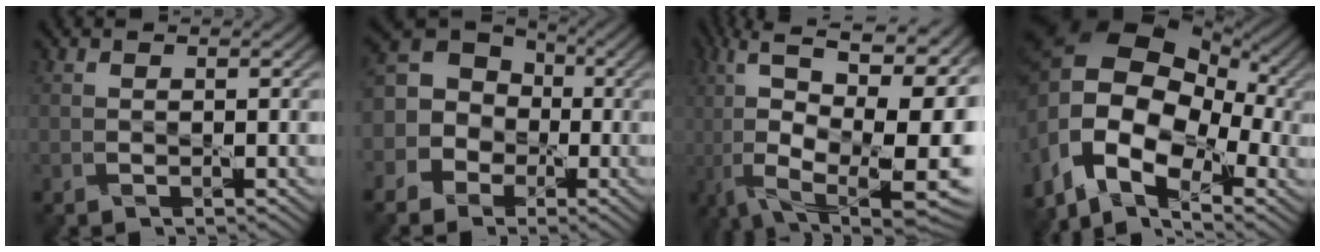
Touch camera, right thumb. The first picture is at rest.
{"total": 9.9, "force": [-1.1, 9.1, 3.8], "torque": [-0.123, 0.016, -0.055]}
{"total": 16.5, "force": [-3.6, 6.8, 14.6], "torque": [-0.262, -0.003, -0.069]}
{"total": 16.8, "force": [-1.8, 11.4, 12.2], "torque": [-0.250, -0.018, -0.030]}